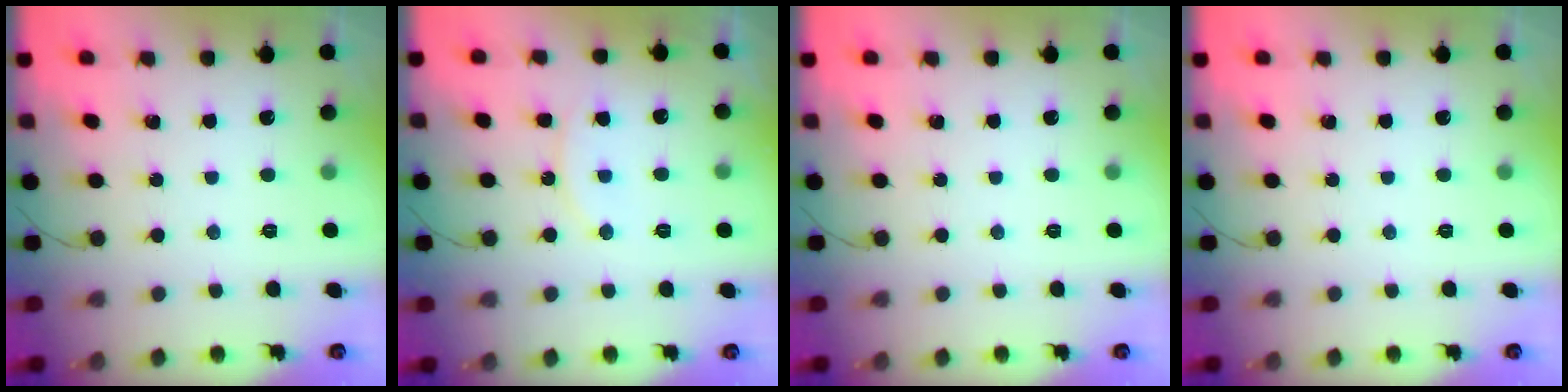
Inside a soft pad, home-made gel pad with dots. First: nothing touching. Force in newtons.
{"total": 8.0, "press": 8.0, "slide": 0.5}
{"total": 0.0}
{"total": 0.0}